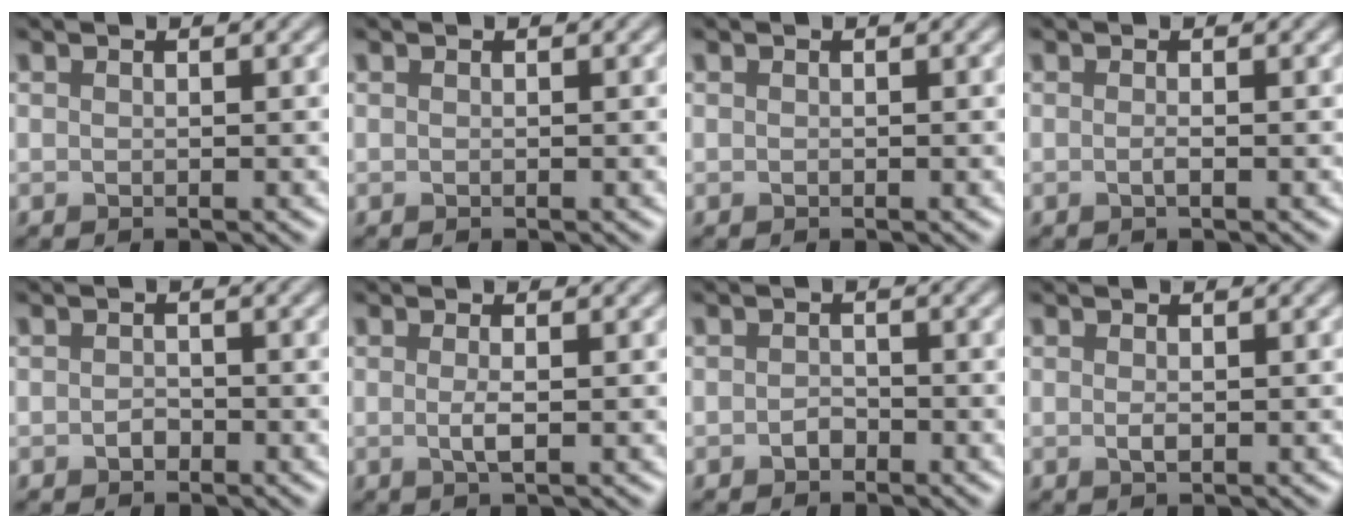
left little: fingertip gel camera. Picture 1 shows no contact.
{"total": 0.0}
{"total": 0.0}
{"total": 0.7, "force": [-0.1, 0.2, 0.7], "torque": [-0.012, -0.001, -0.005]}
{"total": 1.0, "force": [-0.5, 0.7, 0.5], "torque": [-0.010, -0.002, -0.010]}
{"total": 1.5, "force": [0.0, 0.3, 1.5], "torque": [-0.029, -0.001, -0.003]}
{"total": 1.1, "force": [-0.6, 0.7, 0.5], "torque": [-0.010, 0.000, -0.012]}
{"total": 0.9, "force": [0.0, 0.4, 0.8], "torque": [-0.018, -0.003, 0.000]}